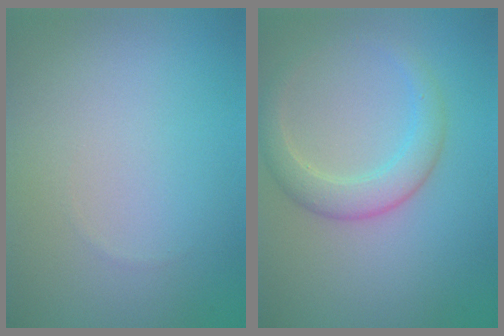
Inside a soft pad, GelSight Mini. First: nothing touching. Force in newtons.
{"total": 3.1, "press": 3.1, "slide": 0.3}